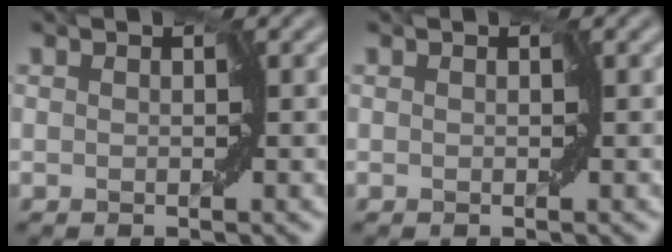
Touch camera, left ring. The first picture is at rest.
{"total": 0.0}